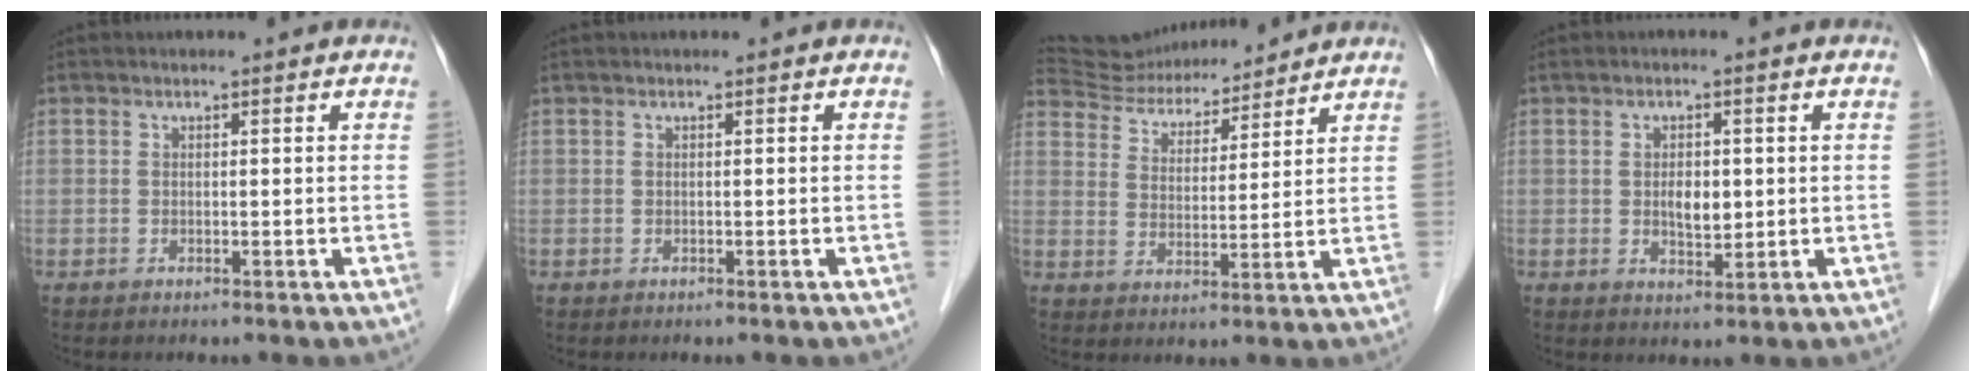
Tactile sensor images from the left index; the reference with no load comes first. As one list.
[{"total": 0.0}, {"total": 13.0, "force": [12.4, 2.9, 2.7], "torque": [-0.046, 0.024, 0.204]}, {"total": 3.6, "force": [0.2, 1.6, 3.2], "torque": [-0.056, -0.003, 0.007]}]